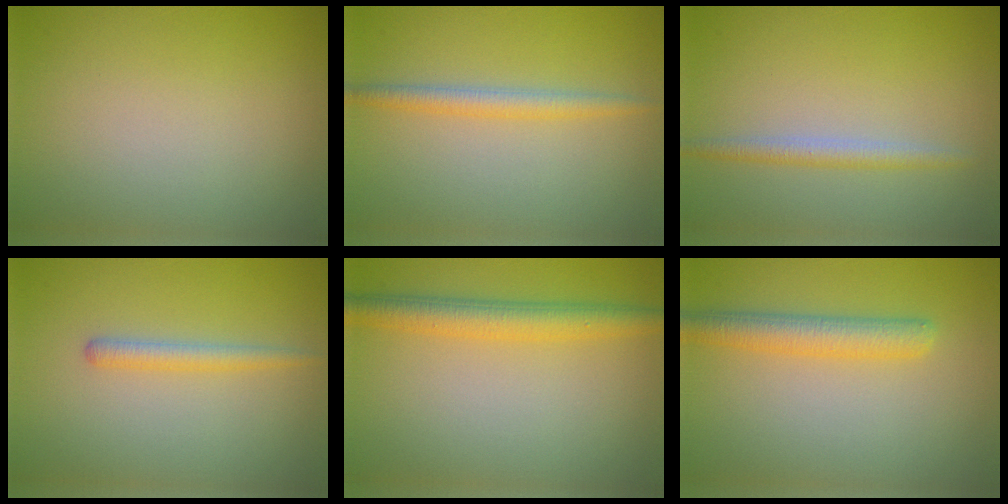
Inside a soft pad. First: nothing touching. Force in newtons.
{"total": 2.2, "press": 2.2, "slide": 0.1}
{"total": 1.8, "press": 1.8, "slide": 0.1}
{"total": 1.7, "press": 1.7, "slide": 0.2}
{"total": 3.9, "press": 3.9, "slide": 0.1}
{"total": 3.5, "press": 3.5, "slide": 0.1}